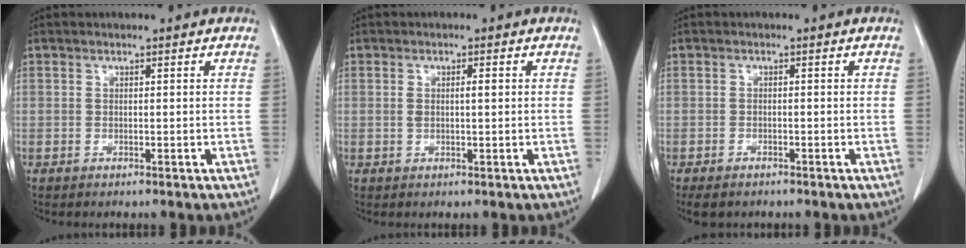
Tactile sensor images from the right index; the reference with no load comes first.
{"total": 2.6, "force": [0.3, 1.0, 2.4], "torque": [-0.054, 0.011, 0.009]}
{"total": 5.7, "force": [-4.2, 3.0, 2.6], "torque": [-0.047, -0.003, -0.060]}